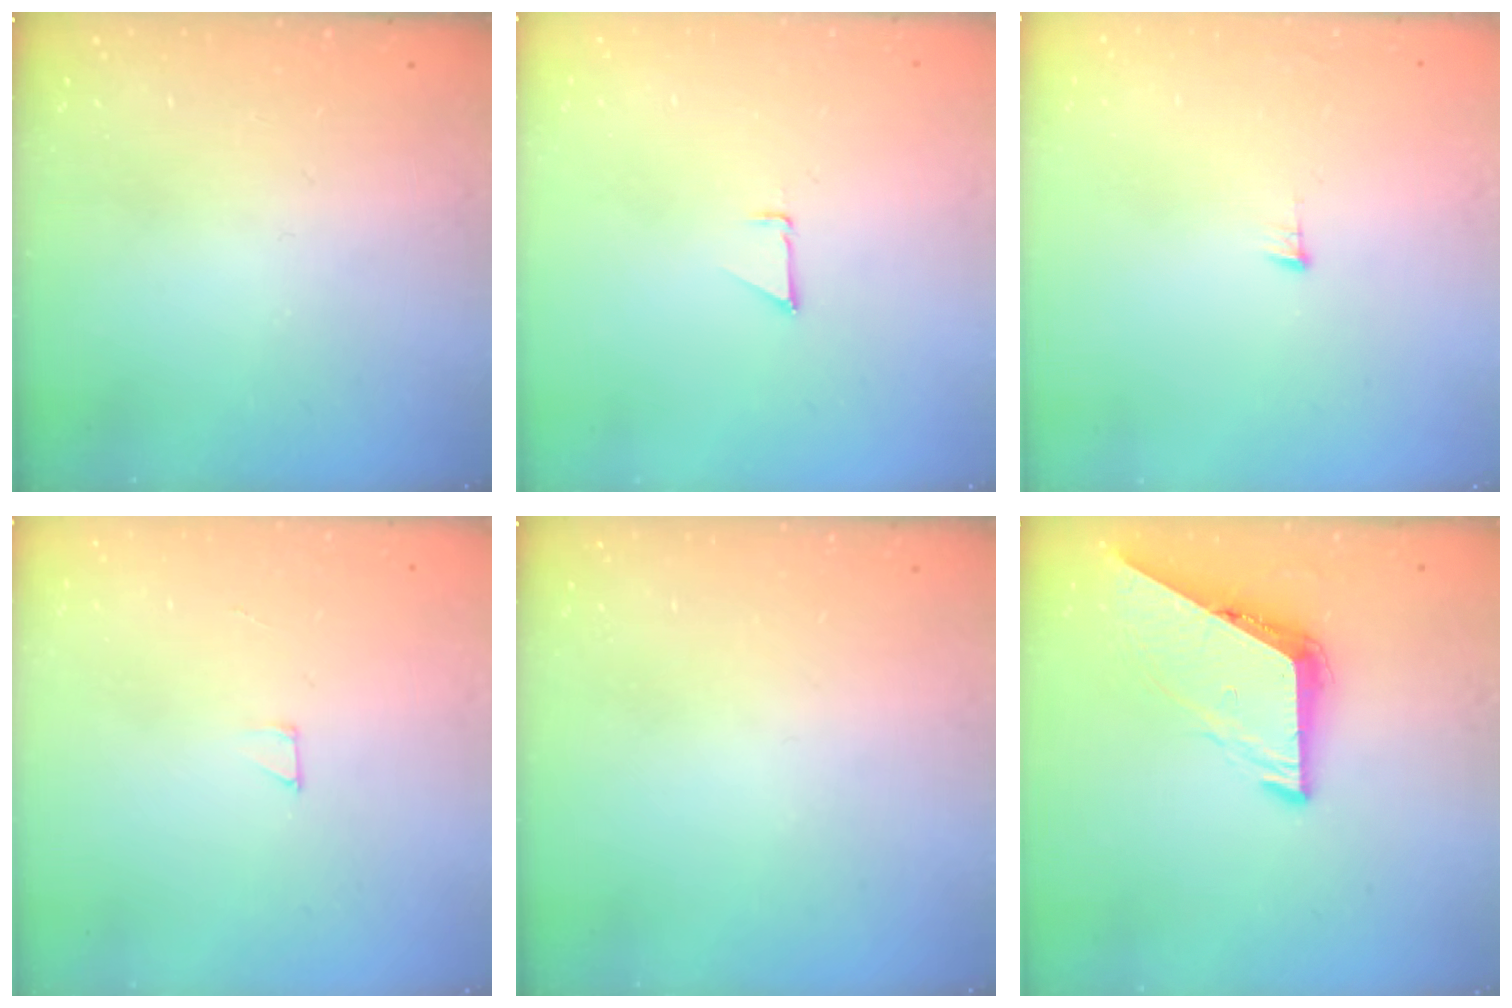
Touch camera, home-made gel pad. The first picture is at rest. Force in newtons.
{"total": 0.9, "press": 0.9, "slide": 0.1}
{"total": 4.5, "press": 4.5, "slide": 0.3}
{"total": 2.0, "press": 2.0, "slide": 0.0}
{"total": 0.0}
{"total": 7.9, "press": 7.9, "slide": 0.4}